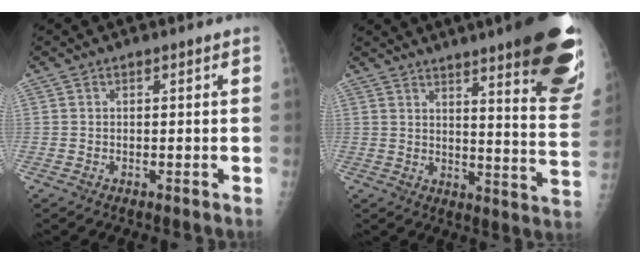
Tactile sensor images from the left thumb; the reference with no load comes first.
{"total": 23.0, "force": [14.5, 3.4, 17.6], "torque": [-0.196, -0.074, 0.182]}